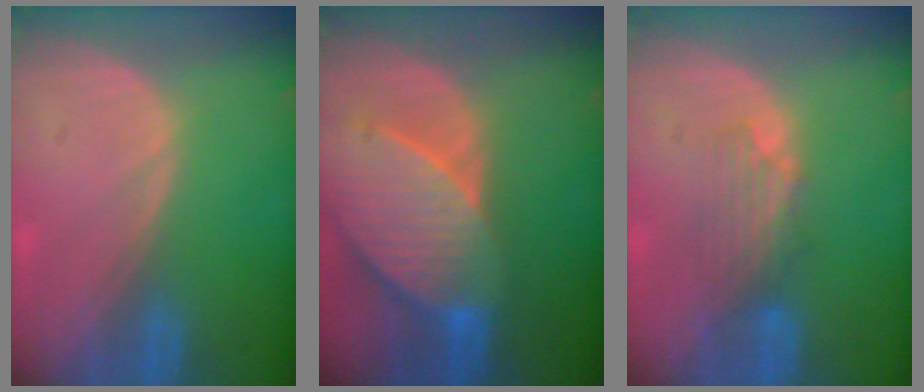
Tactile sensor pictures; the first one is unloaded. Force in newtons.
{"total": 10.2, "press": 9.0, "slide": 4.8}
{"total": 4.0, "press": 3.6, "slide": 1.5}